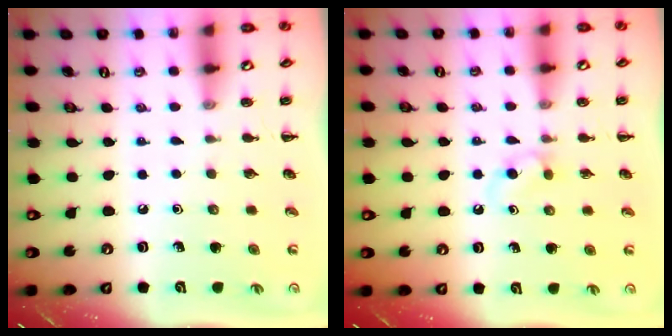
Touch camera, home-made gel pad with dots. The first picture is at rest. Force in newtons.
{"total": 3.7, "press": 3.4, "slide": 1.6}